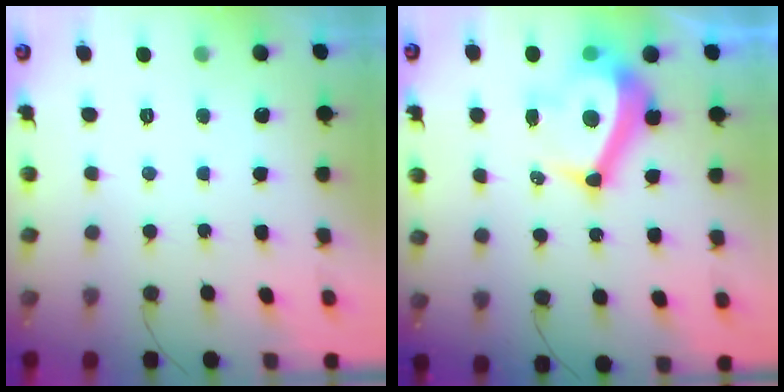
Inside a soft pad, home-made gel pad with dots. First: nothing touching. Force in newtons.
{"total": 10.4, "press": 9.9, "slide": 3.1}